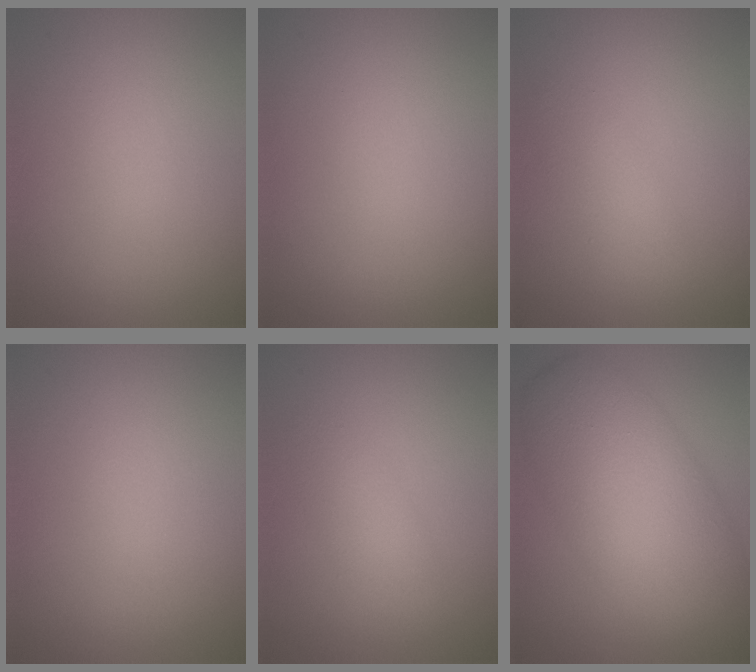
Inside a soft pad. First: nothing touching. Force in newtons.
{"total": 0.0}
{"total": 2.2, "press": 2.2, "slide": 0.1}
{"total": 0.0}
{"total": 2.1, "press": 2.1, "slide": 0.1}
{"total": 10.0, "press": 10.0, "slide": 0.4}